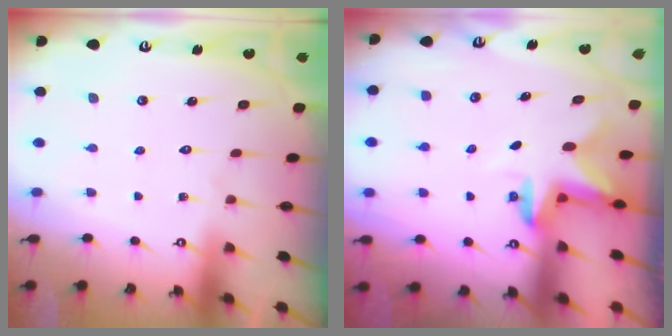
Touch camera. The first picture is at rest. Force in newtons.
{"total": 2.6, "press": 2.5, "slide": 0.5}